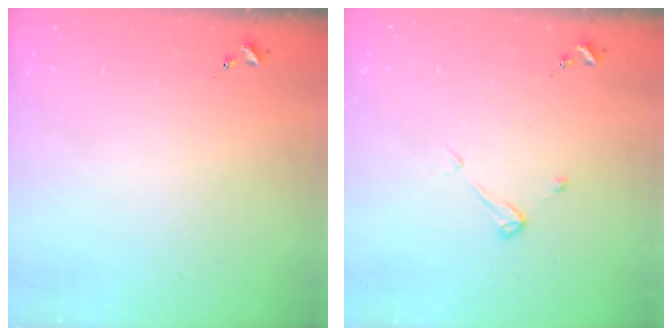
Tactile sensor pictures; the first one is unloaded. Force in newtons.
{"total": 3.9, "press": 3.9, "slide": 0.4}